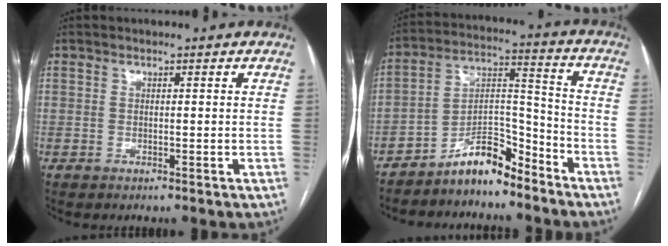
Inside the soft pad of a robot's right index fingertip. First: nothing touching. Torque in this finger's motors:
{"motor_torque": [-0.14, -0.18, -0.12, -0.08]}